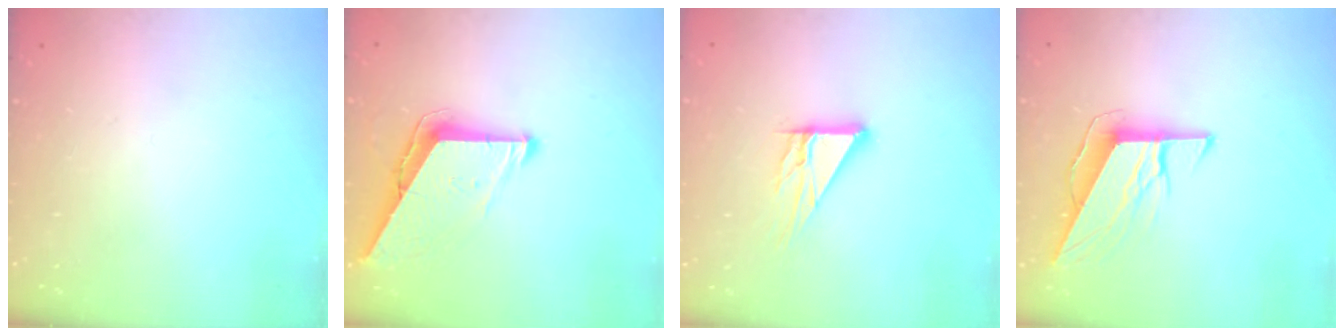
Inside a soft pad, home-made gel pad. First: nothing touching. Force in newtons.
{"total": 8.8, "press": 8.7, "slide": 0.4}
{"total": 10.3, "press": 10.2, "slide": 1.0}
{"total": 9.5, "press": 9.3, "slide": 1.9}